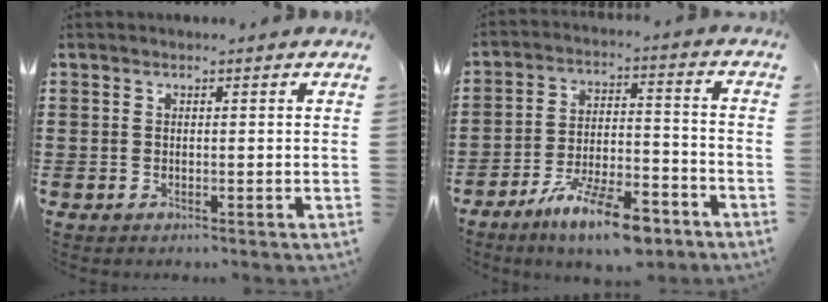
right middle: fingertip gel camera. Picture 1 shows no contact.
{"total": 10.8, "force": [-8.2, 2.3, 6.6], "torque": [-0.119, 0.019, -0.152]}